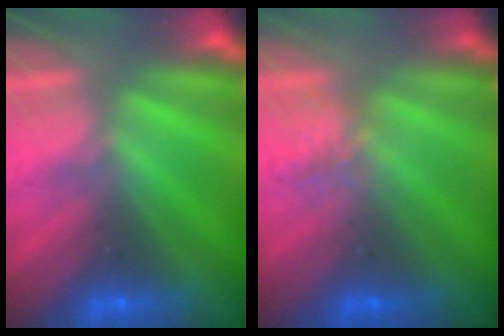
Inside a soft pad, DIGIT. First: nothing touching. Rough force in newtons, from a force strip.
{"total": 2.5}